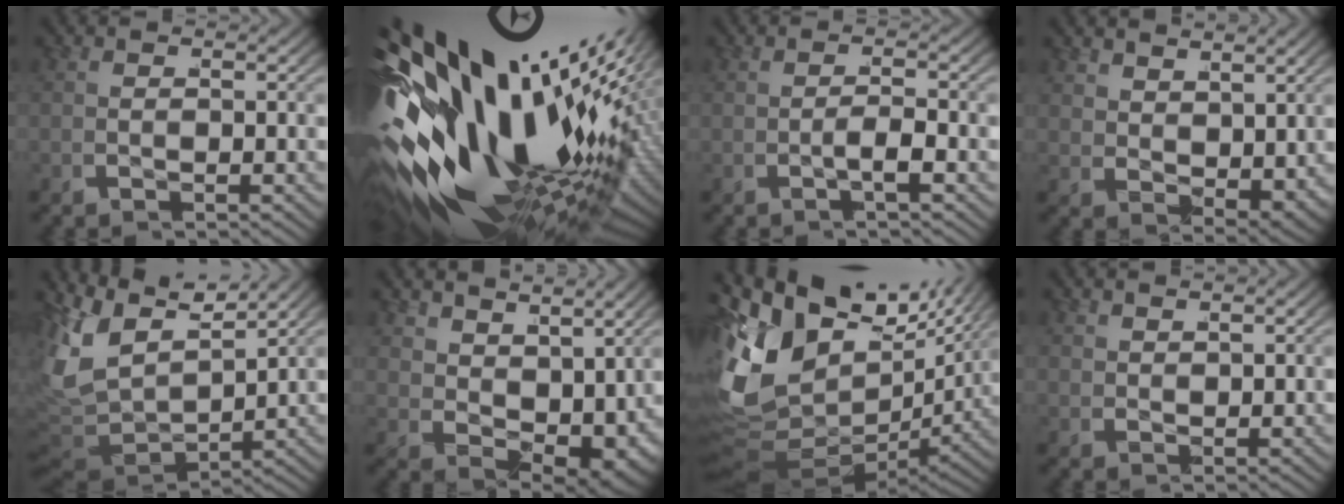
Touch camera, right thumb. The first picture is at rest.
{"total": 31.5, "force": [-3.7, 19.1, 24.8], "torque": [-0.435, -0.061, -0.024]}
{"total": 1.5, "force": [-0.9, 0.0, 1.3], "torque": [-0.028, 0.007, -0.018]}
{"total": 2.8, "force": [1.9, 1.2, 1.6], "torque": [-0.030, -0.008, 0.041]}
{"total": 9.7, "force": [0.8, 6.6, 7.1], "torque": [-0.176, -0.032, 0.017]}
{"total": 5.8, "force": [0.8, 3.2, 4.7], "torque": [-0.100, -0.032, 0.031]}
{"total": 17.6, "force": [0.9, 12.3, 12.5], "torque": [-0.257, -0.030, 0.019]}
{"total": 1.8, "force": [1.7, -0.3, -0.2], "torque": [0.008, 0.007, 0.036]}